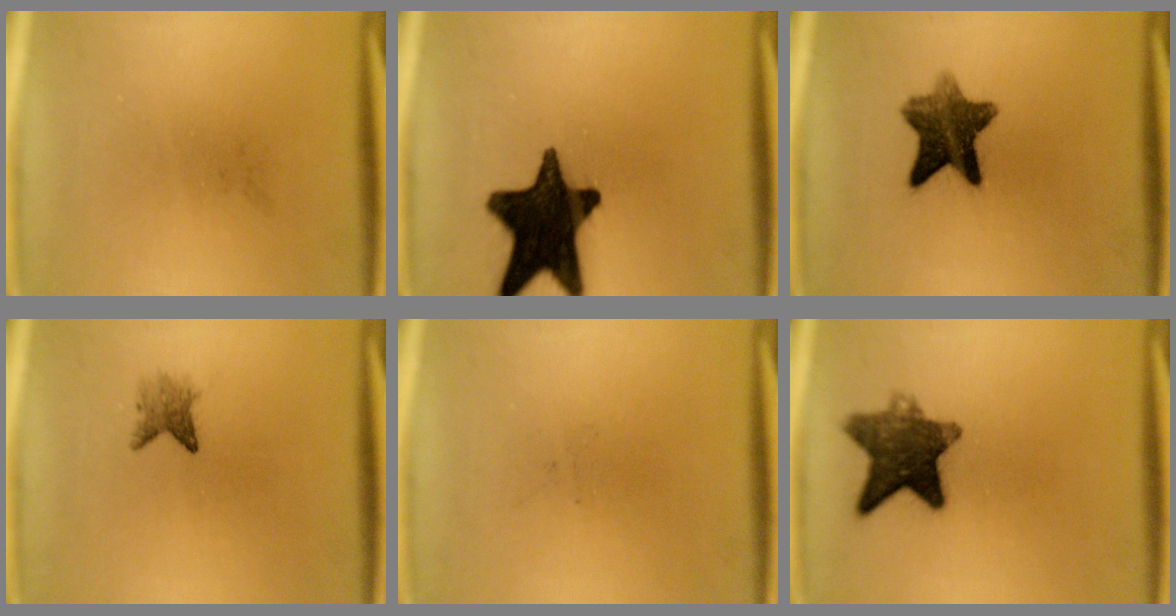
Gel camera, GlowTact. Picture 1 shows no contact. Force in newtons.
{"total": 17.7}
{"total": 8.9}
{"total": 2.2}
{"total": 0.0}
{"total": 9.5}